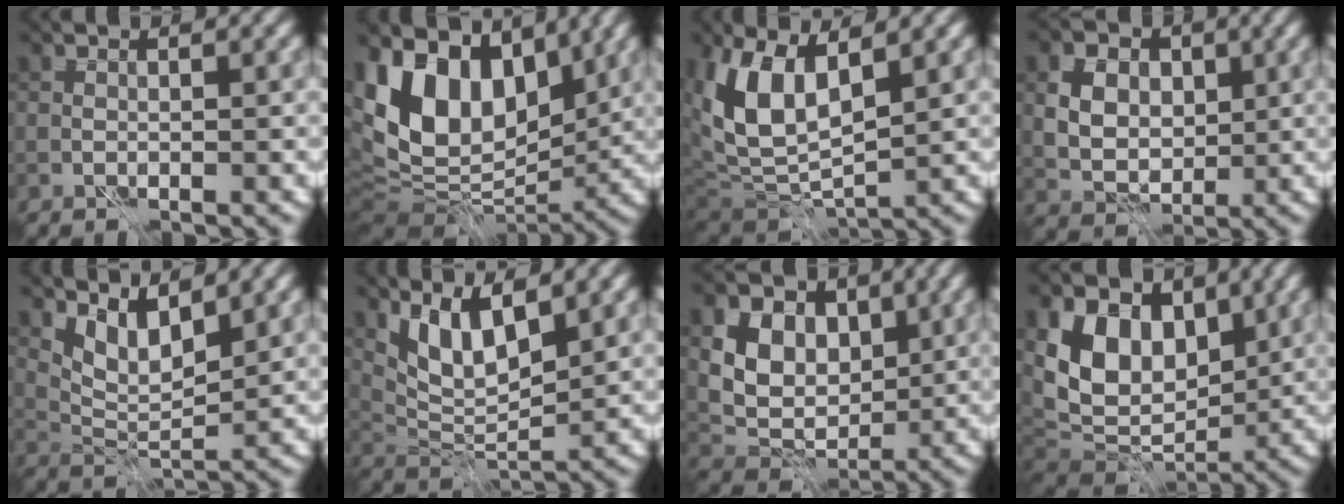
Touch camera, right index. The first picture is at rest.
{"total": 12.2, "force": [4.3, 8.1, 8.0], "torque": [-0.156, 0.017, 0.070]}
{"total": 7.8, "force": [2.4, 3.9, 6.3], "torque": [-0.145, -0.004, 0.043]}
{"total": 6.1, "force": [1.6, 4.7, 3.6], "torque": [-0.064, 0.011, 0.017]}
{"total": 4.3, "force": [2.6, 1.8, 2.9], "torque": [-0.062, -0.012, 0.053]}
{"total": 5.9, "force": [3.0, 2.6, 4.4], "torque": [-0.090, -0.013, 0.060]}
{"total": 9.3, "force": [3.5, 7.0, 5.1], "torque": [-0.086, 0.014, 0.048]}
{"total": 10.3, "force": [2.8, 7.3, 6.7], "torque": [-0.125, -0.003, 0.048]}